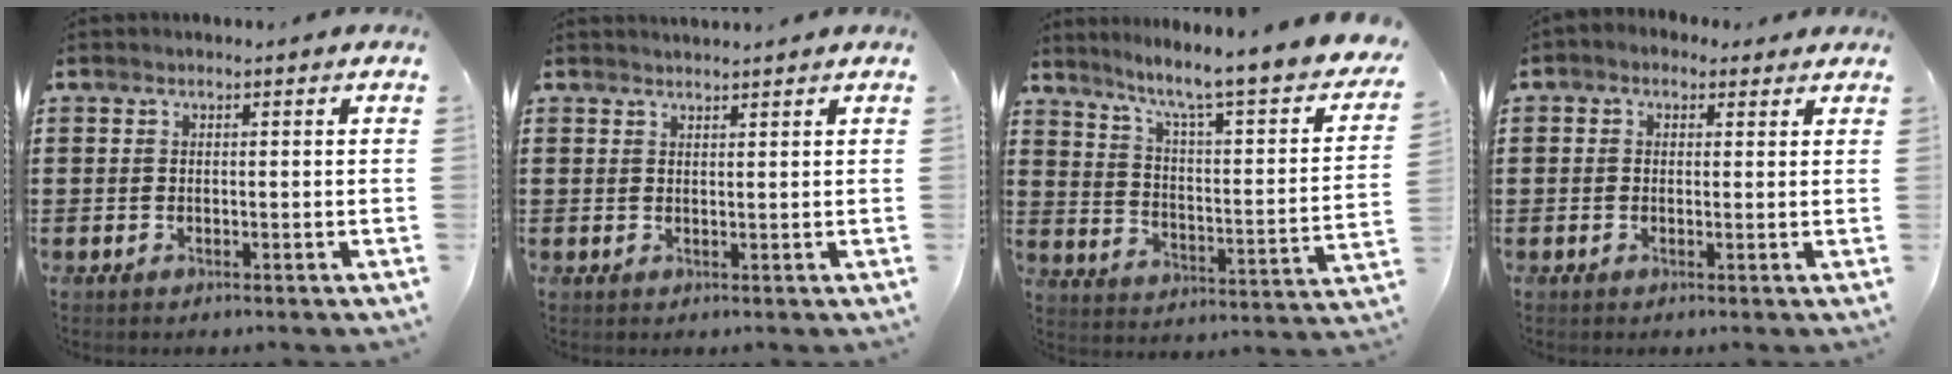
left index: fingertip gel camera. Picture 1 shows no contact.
{"total": 1.3, "force": [1.2, 0.1, -0.2], "torque": [0.000, -0.001, 0.026]}
{"total": 6.5, "force": [4.9, -0.3, 4.3], "torque": [-0.098, -0.052, 0.066]}
{"total": 1.3, "force": [0.6, 1.1, 0.5], "torque": [-0.014, 0.006, 0.010]}